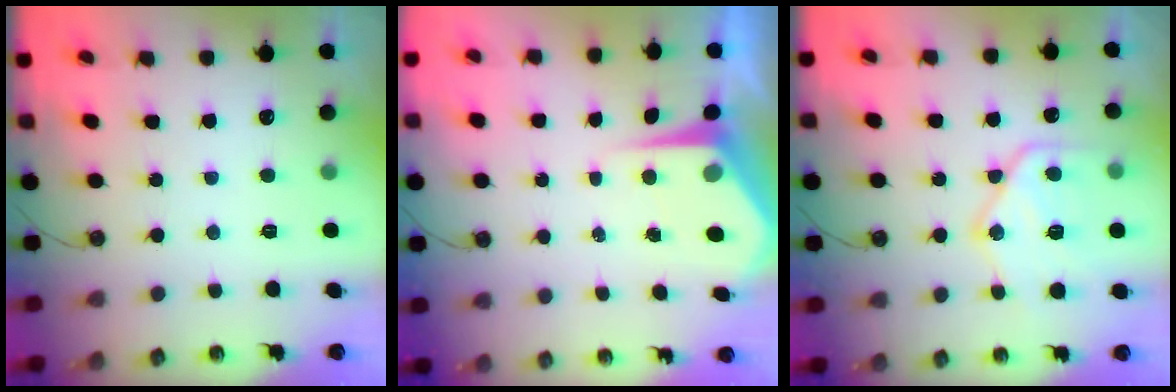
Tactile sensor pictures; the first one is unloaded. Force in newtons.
{"total": 5.7, "press": 5.7, "slide": 0.1}
{"total": 17.6, "press": 17.5, "slide": 1.5}